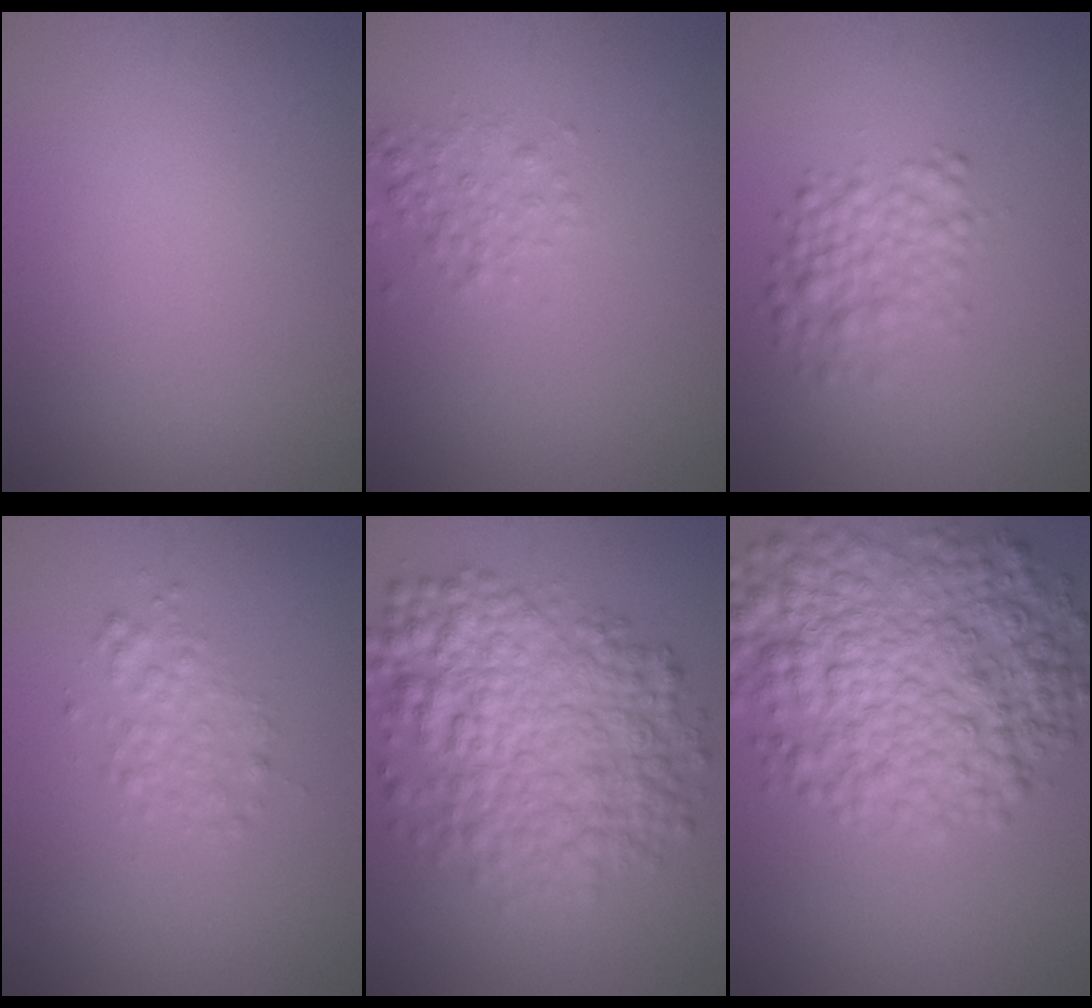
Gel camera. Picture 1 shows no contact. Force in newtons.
{"total": 1.8, "press": 1.8, "slide": 0.0}
{"total": 3.2, "press": 3.2, "slide": 0.1}
{"total": 2.0, "press": 2.0, "slide": 0.0}
{"total": 8.7, "press": 8.7, "slide": 0.1}
{"total": 9.7, "press": 9.7, "slide": 0.3}